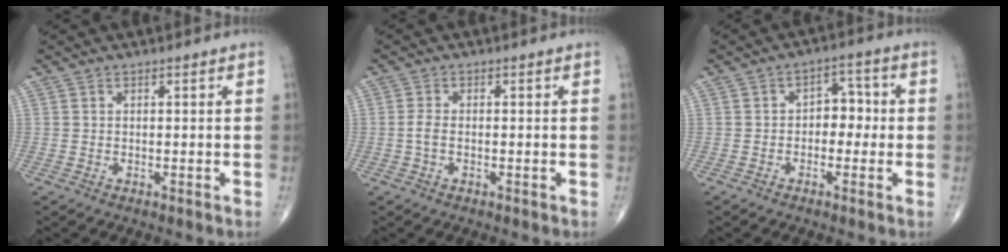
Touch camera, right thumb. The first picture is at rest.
{"total": 1.9, "force": [-0.4, 1.0, 1.5], "torque": [-0.036, 0.004, -0.011]}
{"total": 5.2, "force": [-0.5, 3.7, 3.6], "torque": [-0.021, 0.022, -0.018]}